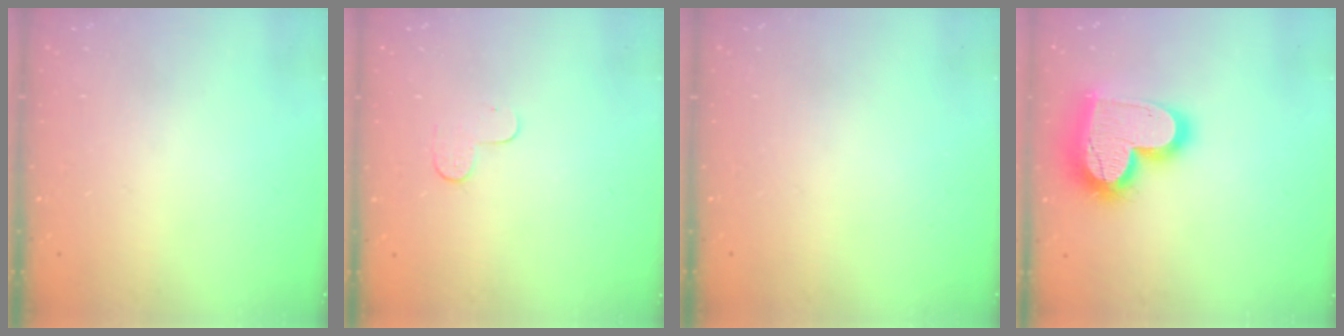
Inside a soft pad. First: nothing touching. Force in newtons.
{"total": 3.1, "press": 3.1, "slide": 0.3}
{"total": 0.0}
{"total": 20.1, "press": 20.1, "slide": 1.7}